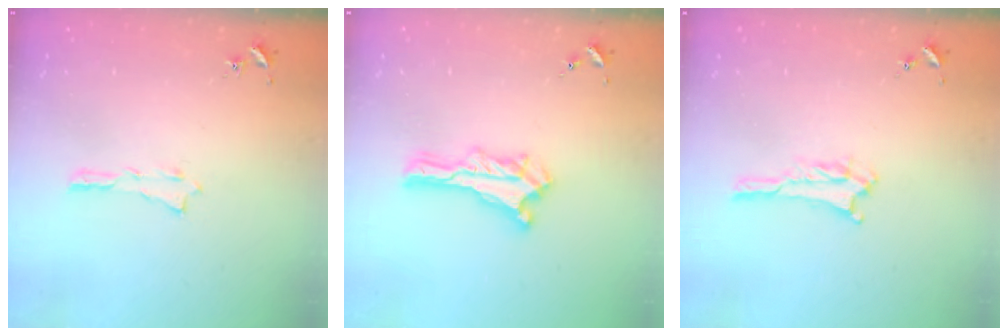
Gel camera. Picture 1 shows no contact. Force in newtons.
{"total": 0.6, "press": 0.5, "slide": 0.2}
{"total": 2.8, "press": 2.8, "slide": 0.3}